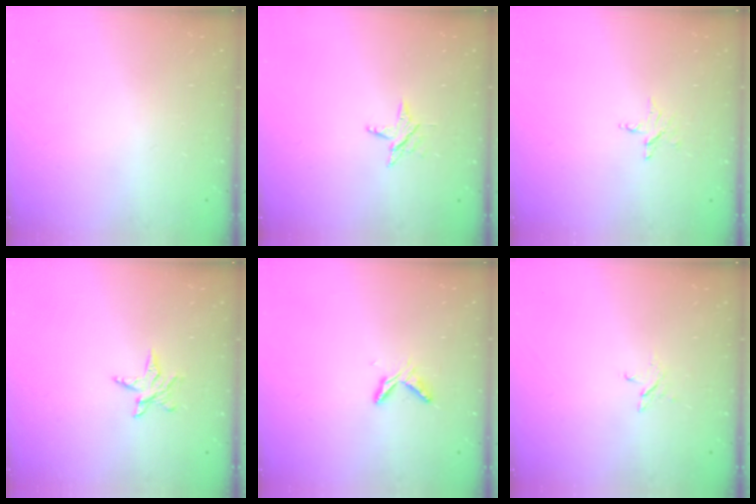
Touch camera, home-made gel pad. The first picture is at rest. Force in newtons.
{"total": 4.1, "press": 4.0, "slide": 0.5}
{"total": 3.1, "press": 3.1, "slide": 0.3}
{"total": 3.7, "press": 3.6, "slide": 0.5}
{"total": 6.1, "press": 6.1, "slide": 0.6}
{"total": 2.8, "press": 2.8, "slide": 0.3}